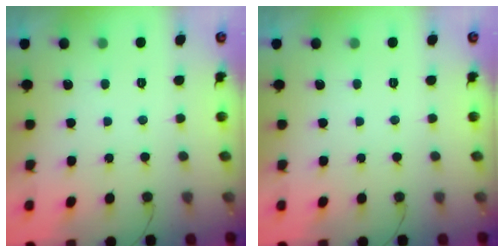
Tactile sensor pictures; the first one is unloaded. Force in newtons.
{"total": 0.0}